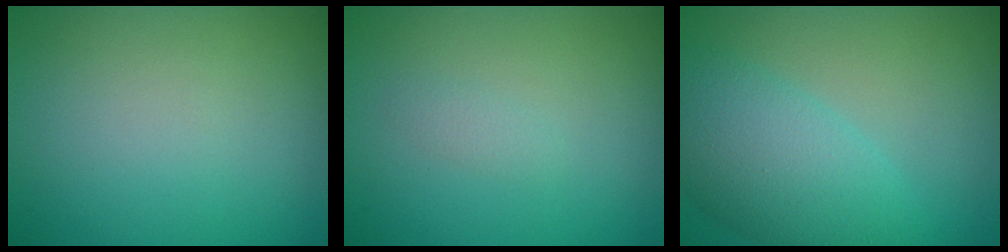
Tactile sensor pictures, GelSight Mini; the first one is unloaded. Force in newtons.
{"total": 0.7, "press": 0.7, "slide": 0.1}
{"total": 6.0, "press": 6.0, "slide": 0.3}